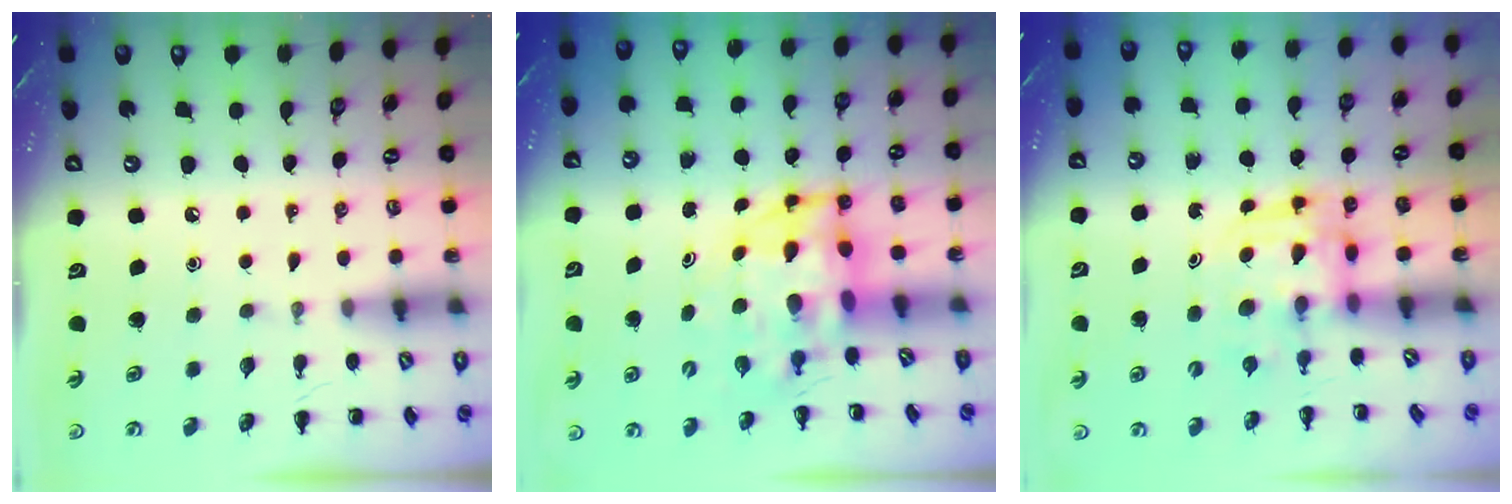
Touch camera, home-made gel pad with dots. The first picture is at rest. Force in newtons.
{"total": 5.5, "press": 5.3, "slide": 1.6}
{"total": 3.0, "press": 3.0, "slide": 0.3}